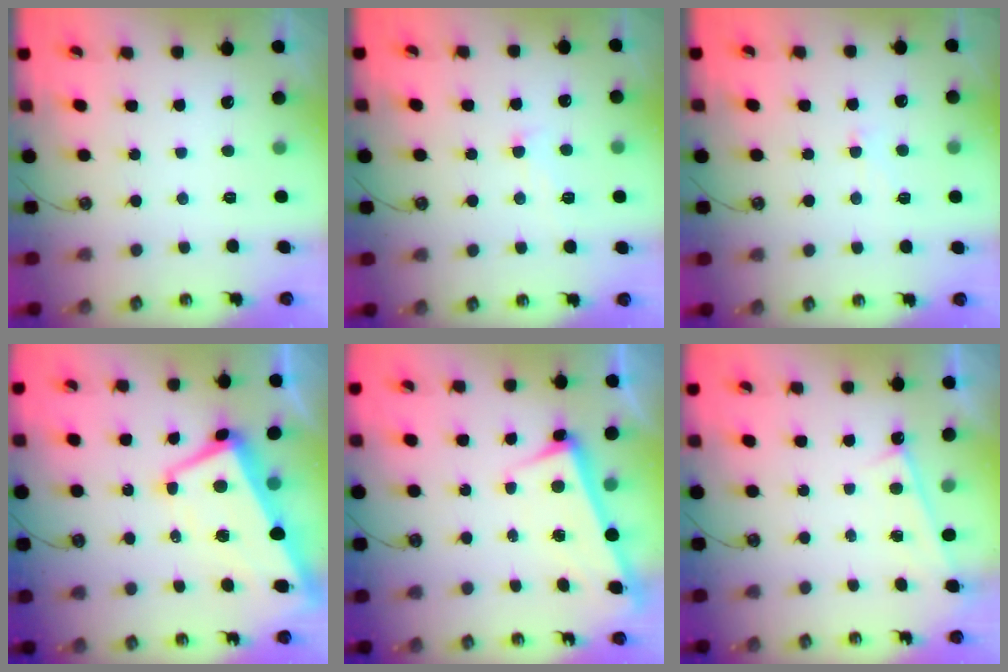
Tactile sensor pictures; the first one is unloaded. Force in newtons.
{"total": 2.4, "press": 2.4, "slide": 0.3}
{"total": 1.3, "press": 1.2, "slide": 0.6}
{"total": 2.7, "press": 2.2, "slide": 1.7}
{"total": 2.7, "press": 2.6, "slide": 0.7}
{"total": 0.8, "press": 0.7, "slide": 0.4}